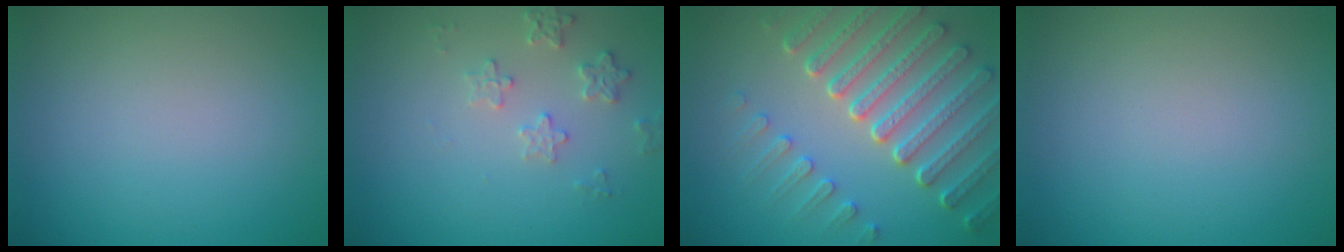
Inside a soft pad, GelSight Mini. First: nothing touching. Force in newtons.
{"total": 2.2, "press": 2.1, "slide": 0.4}
{"total": 7.4, "press": 5.6, "slide": 4.9}
{"total": 0.0}